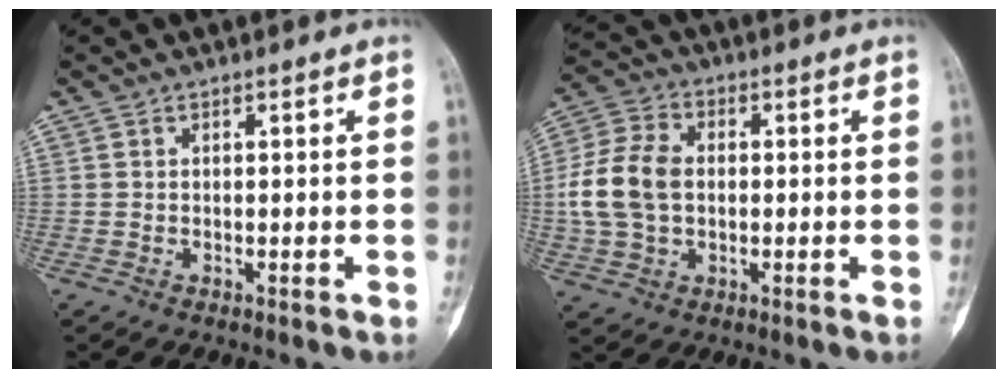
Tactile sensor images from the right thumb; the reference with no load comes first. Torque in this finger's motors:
{"motor_torque": [0.86, 1.60, 0.33, -0.24, 0.11]}